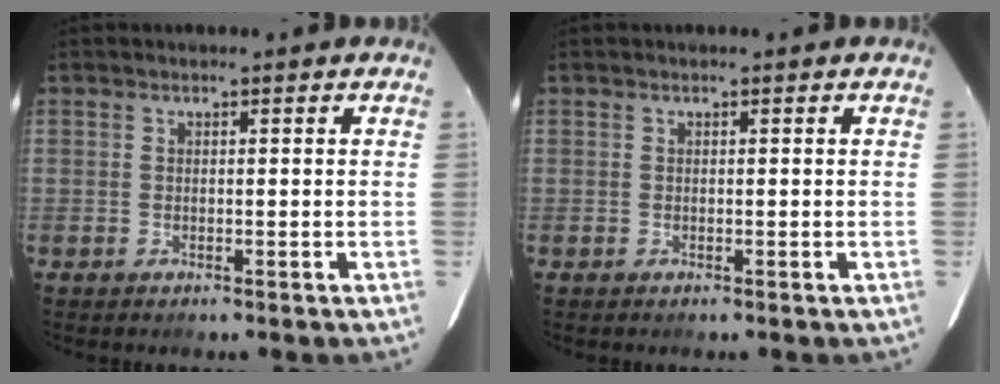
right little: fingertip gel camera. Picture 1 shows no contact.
{"total": 0.0}